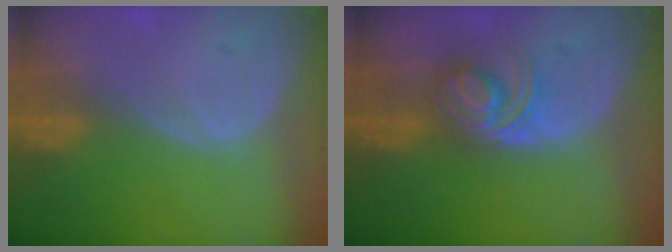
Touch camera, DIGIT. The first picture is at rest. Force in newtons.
{"total": 5.7, "press": 5.4, "slide": 1.9}